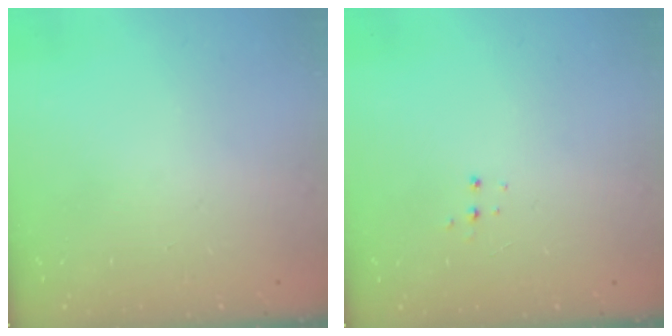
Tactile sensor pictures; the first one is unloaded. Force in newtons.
{"total": 5.2, "press": 5.2, "slide": 0.3}